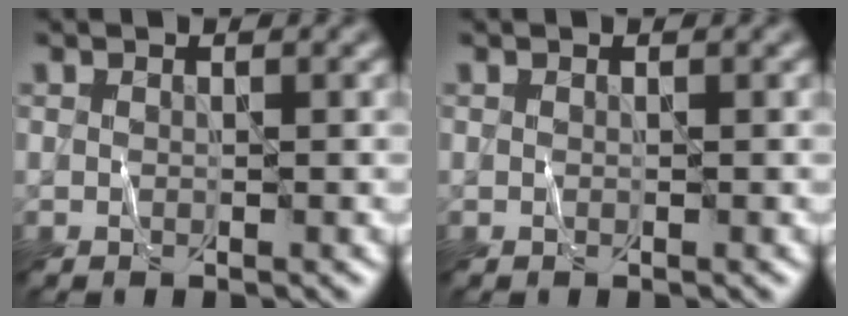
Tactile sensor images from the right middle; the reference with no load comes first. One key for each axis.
{"total": 0.0}